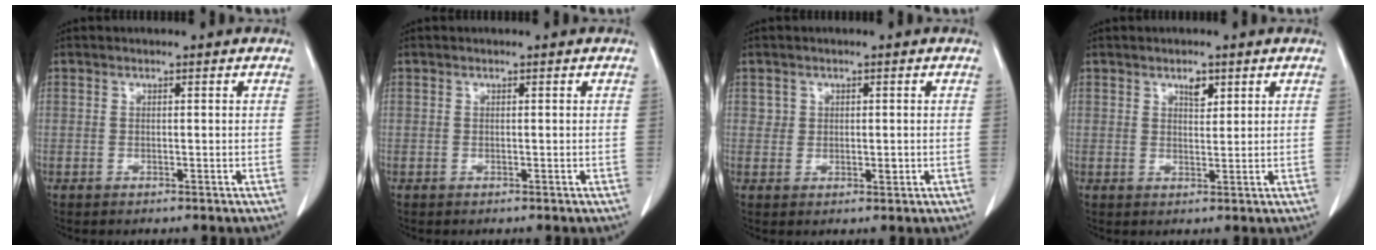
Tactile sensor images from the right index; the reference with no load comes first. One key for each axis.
{"total": 0.0}
{"total": 2.0, "fx": 0.3, "fy": 1.7, "fz": 1.1, "tx": -0.015, "ty": -0.003, "tz": 0.006}
{"total": 2.3, "fx": 1.3, "fy": 1.0, "fz": 1.5, "tx": -0.022, "ty": -0.003, "tz": 0.023}